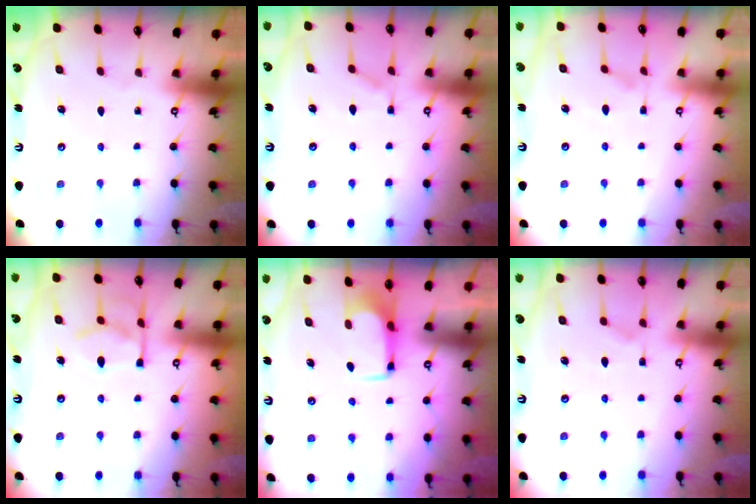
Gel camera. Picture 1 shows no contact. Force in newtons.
{"total": 6.1, "press": 6.1, "slide": 0.7}
{"total": 6.2, "press": 6.0, "slide": 1.4}
{"total": 9.8, "press": 9.8, "slide": 0.5}
{"total": 1.7, "press": 1.6, "slide": 0.4}
{"total": 1.6, "press": 0.8, "slide": 1.4}